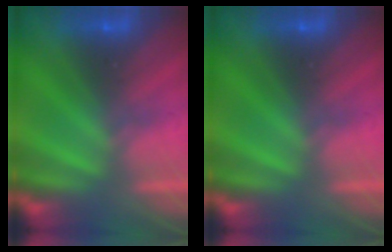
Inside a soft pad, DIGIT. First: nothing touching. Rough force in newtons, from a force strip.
{"total": 0.0}